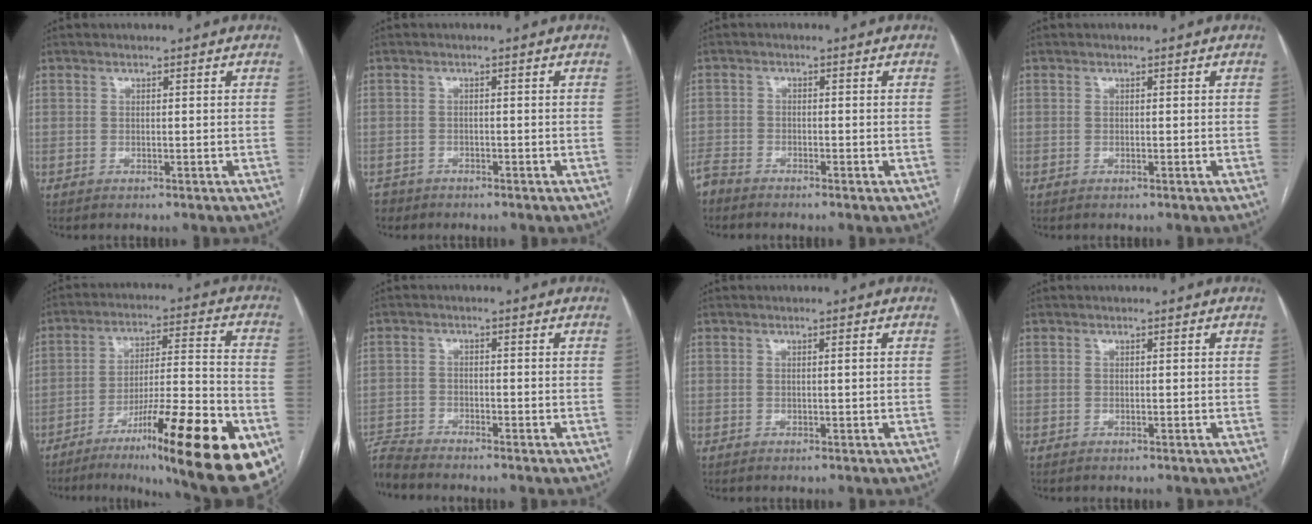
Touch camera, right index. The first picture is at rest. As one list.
[{"total": 2.4, "force": [-2.0, 1.4, -0.2], "torque": [-0.002, 0.002, -0.036]}, {"total": 2.4, "force": [-2.3, 0.5, 0.2], "torque": [0.001, -0.005, -0.047]}, {"total": 0.0}, {"total": 24.3, "force": [-12.9, 2.4, 20.4], "torque": [-0.218, -0.002, -0.197]}, {"total": 4.3, "force": [-4.3, -0.5, 0.2], "torque": [-0.005, -0.012, -0.083]}, {"total": 0.7, "force": [0.1, -0.1, 0.6], "torque": [-0.010, 0.000, 0.001]}, {"total": 0.0}]